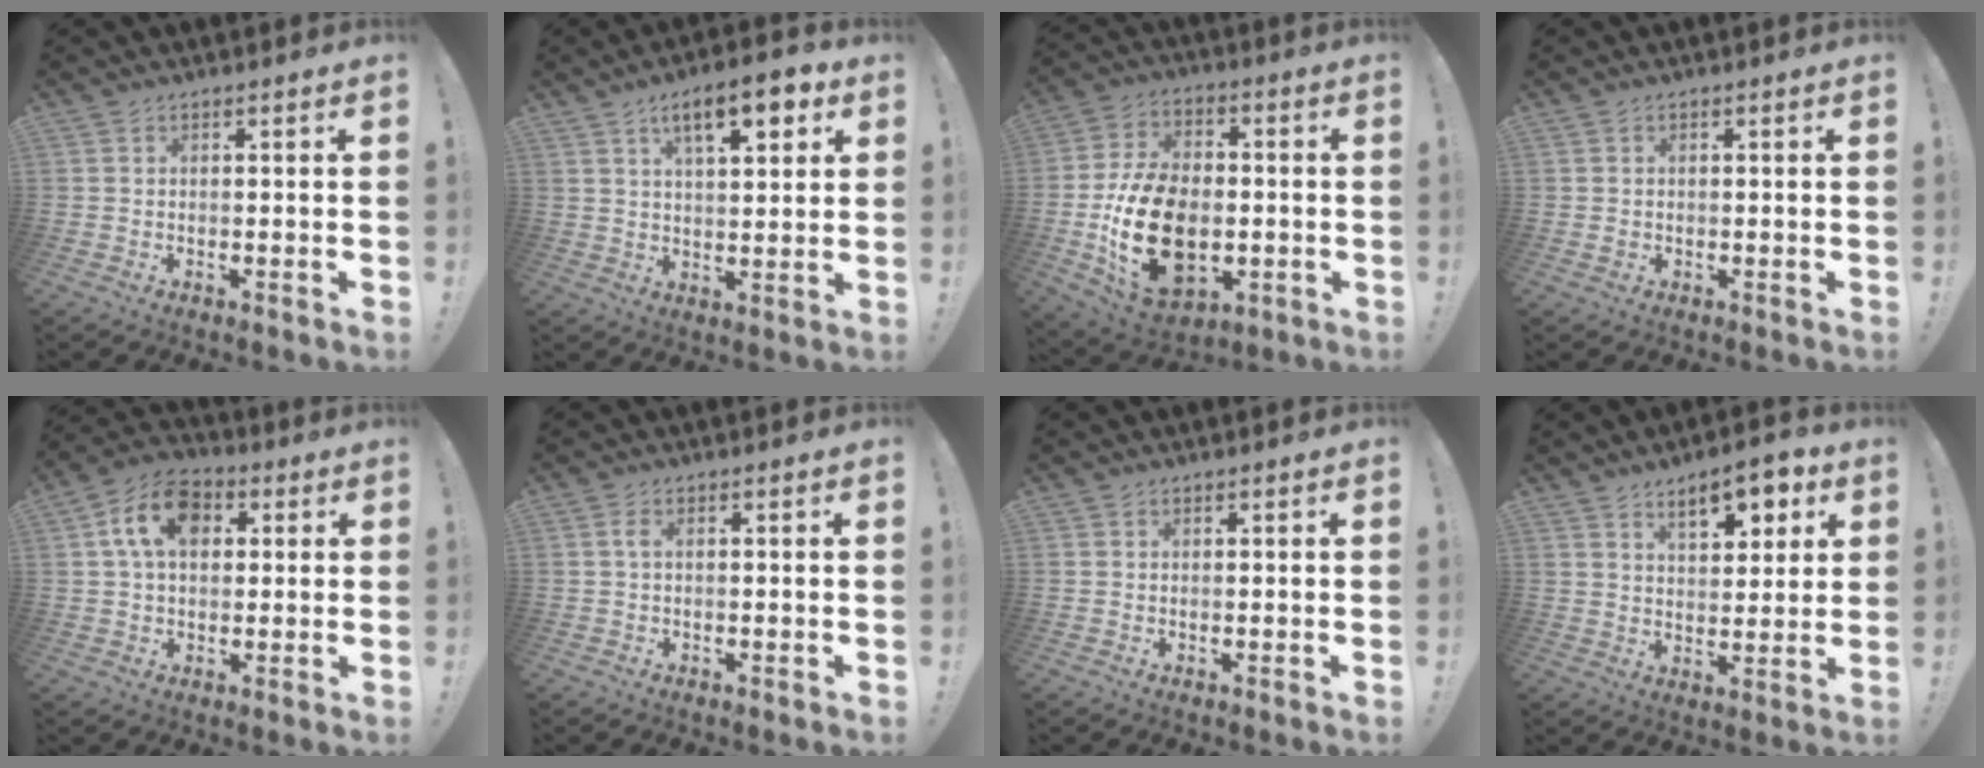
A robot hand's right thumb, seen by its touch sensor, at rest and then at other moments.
{"total": 11.9, "force": [5.8, 4.4, 9.4], "torque": [-0.130, -0.016, 0.091]}
{"total": 21.9, "force": [-4.6, 14.9, 15.4], "torque": [-0.281, 0.029, -0.063]}
{"total": 0.9, "force": [-0.1, 0.8, 0.2], "torque": [0.000, 0.002, -0.003]}
{"total": 12.3, "force": [3.8, 8.3, 8.3], "torque": [-0.136, 0.010, 0.074]}
{"total": 1.6, "force": [-0.1, 0.8, 1.4], "torque": [-0.029, 0.006, -0.002]}
{"total": 0.0}
{"total": 10.3, "force": [6.0, 4.4, 7.1], "torque": [-0.093, -0.026, 0.101]}